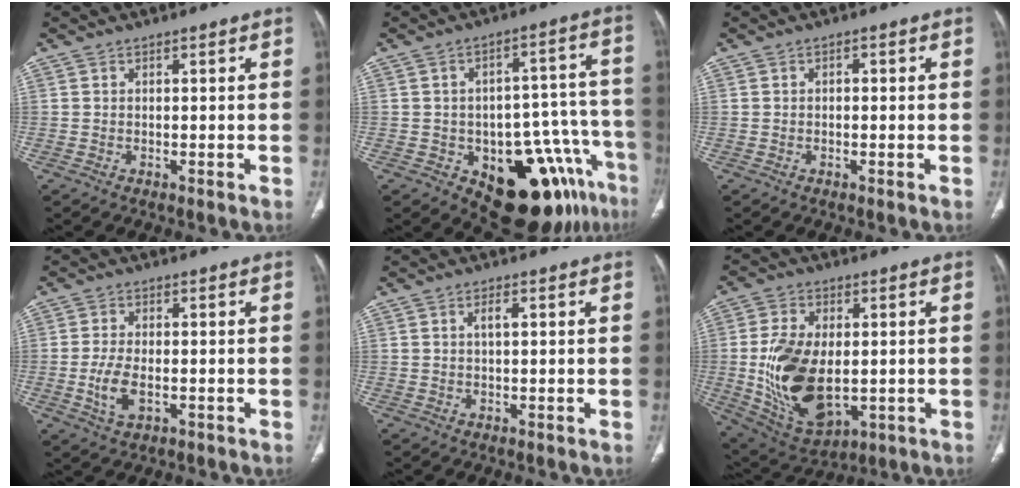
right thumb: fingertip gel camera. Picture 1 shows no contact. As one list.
[{"total": 18.2, "force": [-10.0, 8.0, 12.9], "torque": [-0.085, 0.078, -0.125]}, {"total": 0.8, "force": [0.0, 0.5, 0.6], "torque": [-0.007, 0.004, -0.002]}, {"total": 5.7, "force": [-1.4, 3.0, 4.7], "torque": [-0.099, 0.001, -0.023]}, {"total": 1.7, "force": [0.4, 0.6, 1.5], "torque": [-0.027, 0.002, 0.006]}, {"total": 17.4, "force": [-1.3, 10.2, 14.1], "torque": [-0.252, -0.007, 0.001]}]